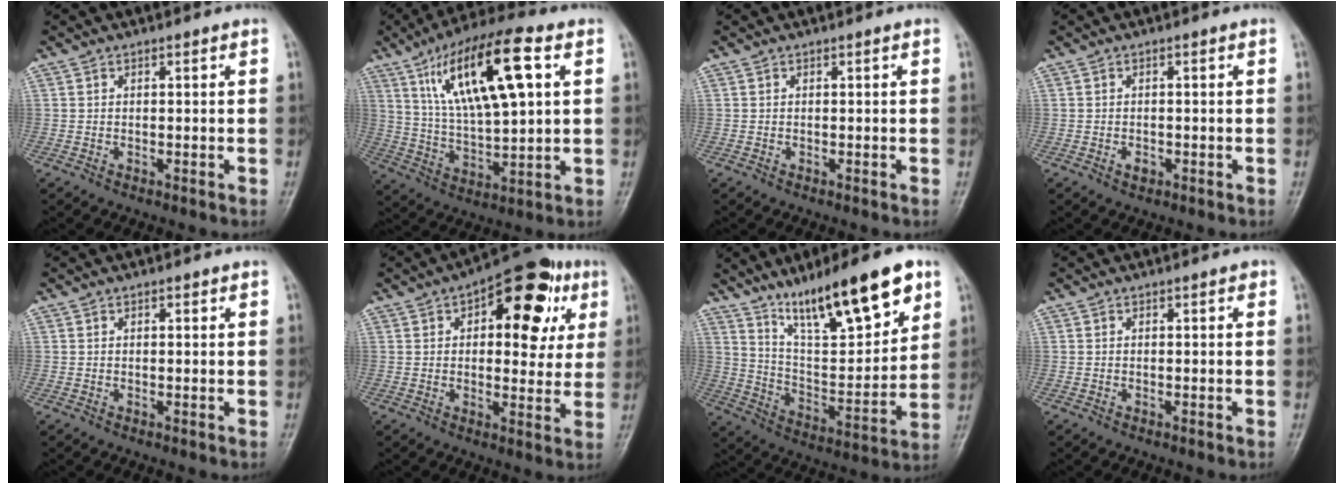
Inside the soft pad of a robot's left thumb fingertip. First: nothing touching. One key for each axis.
{"total": 19.4, "fx": 7.3, "fy": 6.4, "fz": 16.8, "tx": -0.282, "ty": -0.008, "tz": 0.129}
{"total": 0.0}
{"total": 1.5, "fx": -0.6, "fy": 1.0, "fz": 0.9, "tx": -0.009, "ty": 0.002, "tz": -0.008}
{"total": 0.7, "fx": 0.4, "fy": 0.3, "fz": 0.5, "tx": -0.006, "ty": -0.001, "tz": 0.005}
{"total": 17.6, "fx": 6.1, "fy": 8.9, "fz": 13.8, "tx": -0.127, "ty": 0.006, "tz": 0.073}
{"total": 20.7, "fx": 13.1, "fy": 5.6, "fz": 15.0, "tx": -0.207, "ty": -0.053, "tz": 0.228}
{"total": 0.0}